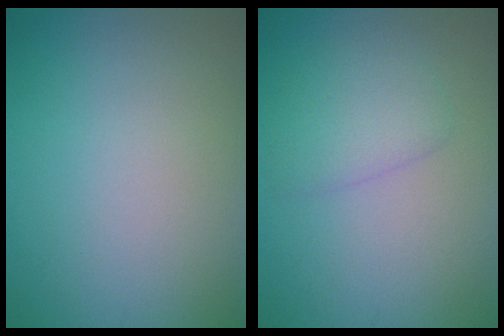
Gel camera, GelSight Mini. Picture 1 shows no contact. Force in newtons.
{"total": 2.6, "press": 2.6, "slide": 0.1}